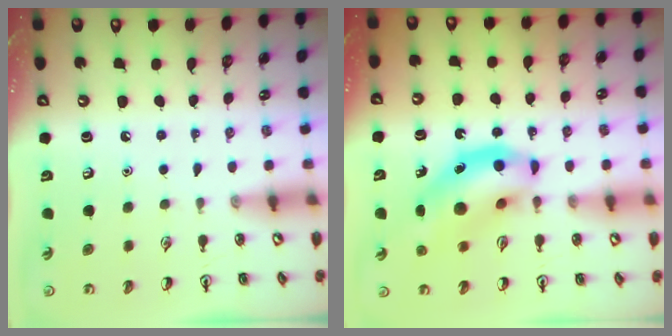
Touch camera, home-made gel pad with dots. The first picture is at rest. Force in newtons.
{"total": 13.2, "press": 12.6, "slide": 3.9}